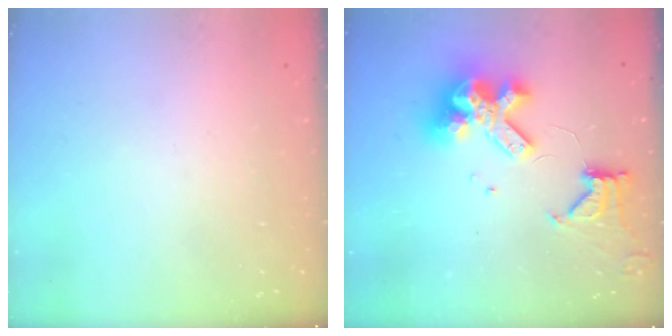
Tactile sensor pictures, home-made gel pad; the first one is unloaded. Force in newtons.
{"total": 14.6, "press": 14.5, "slide": 1.8}